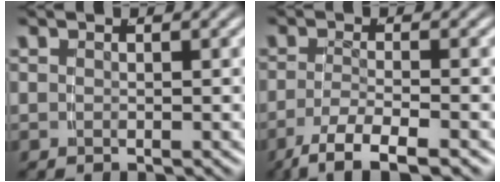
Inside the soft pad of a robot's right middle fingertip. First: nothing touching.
{"total": 6.3, "force": [-4.8, 1.5, 3.8], "torque": [-0.068, -0.026, -0.060]}